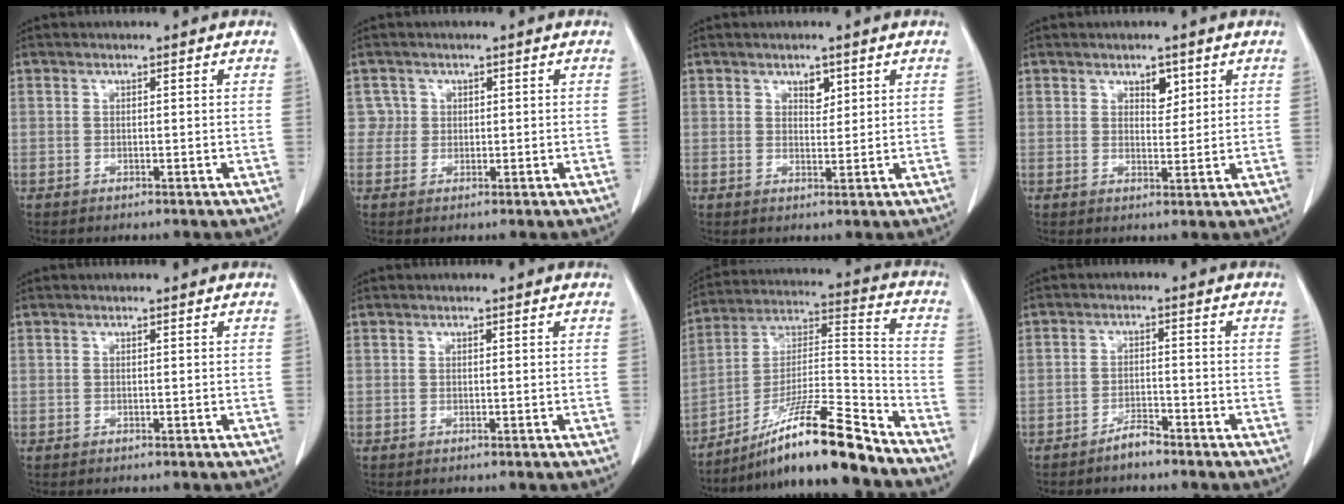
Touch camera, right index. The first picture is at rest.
{"total": 2.1, "force": [0.5, 2.0, -0.4], "torque": [0.024, 0.003, 0.003]}
{"total": 2.2, "force": [1.2, 1.2, 1.3], "torque": [-0.015, -0.003, 0.022]}
{"total": 2.7, "force": [1.5, 1.5, 1.6], "torque": [-0.020, -0.003, 0.025]}
{"total": 0.0}
{"total": 0.0}
{"total": 17.1, "force": [-13.2, -0.4, 10.8], "torque": [-0.199, 0.002, -0.230]}
{"total": 2.8, "force": [-2.5, 0.7, 1.1], "torque": [-0.022, 0.001, -0.044]}